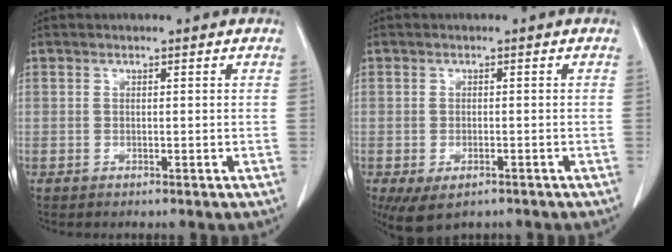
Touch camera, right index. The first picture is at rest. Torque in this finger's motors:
{"motor_torque": [1.11, -1.02, 0.36, 0.12]}